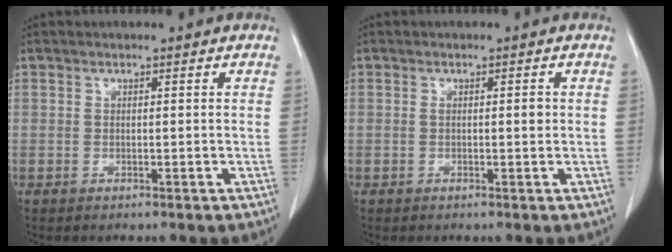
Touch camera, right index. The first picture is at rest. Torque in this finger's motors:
{"motor_torque": [0.18, -0.05, 0.00, 0.02]}